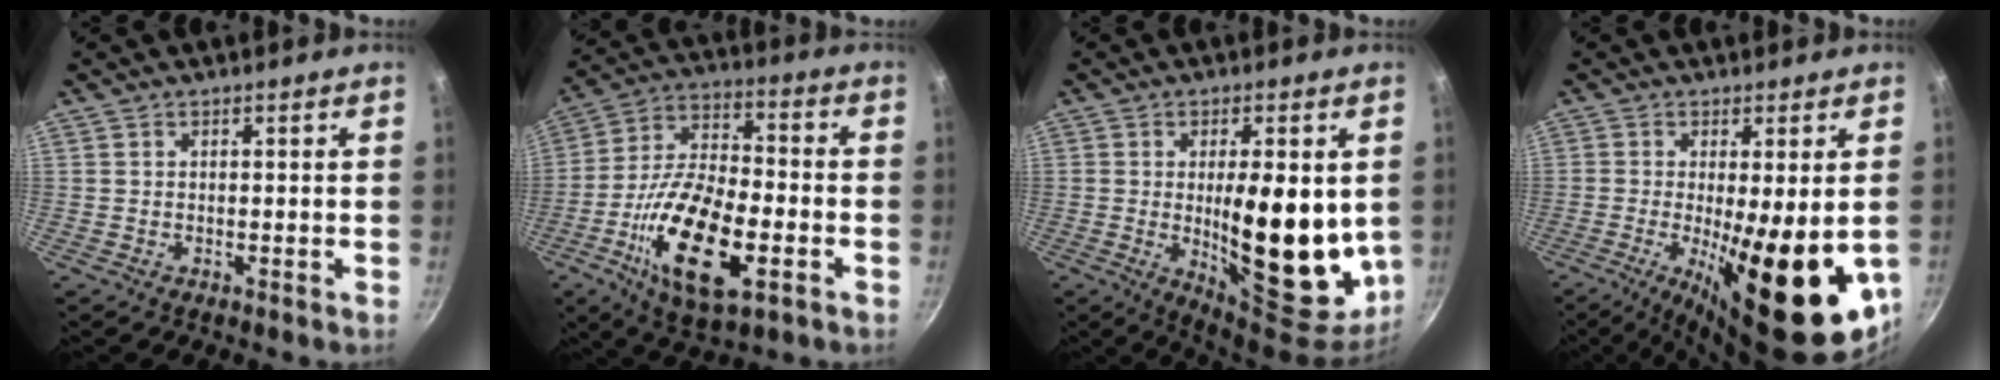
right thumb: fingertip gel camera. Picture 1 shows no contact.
{"total": 20.9, "force": [-6.9, 9.3, 17.4], "torque": [-0.312, 0.022, -0.127]}
{"total": 20.3, "force": [-0.3, 8.1, 18.6], "torque": [-0.239, -0.029, 0.006]}
{"total": 20.8, "force": [-3.8, 6.6, 19.3], "torque": [-0.262, -0.028, -0.039]}